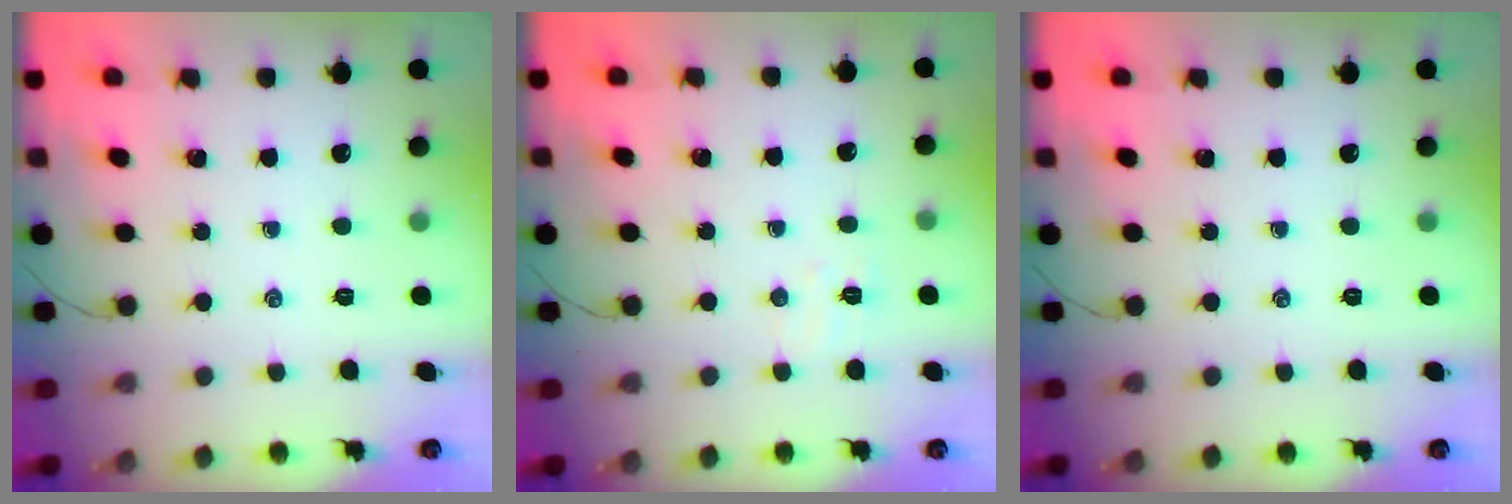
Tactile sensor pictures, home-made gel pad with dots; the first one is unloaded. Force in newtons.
{"total": 4.6, "press": 4.5, "slide": 1.1}
{"total": 0.0}